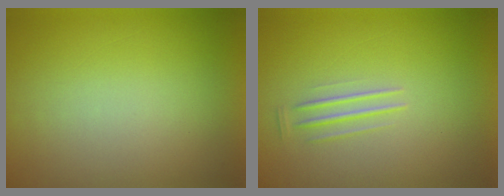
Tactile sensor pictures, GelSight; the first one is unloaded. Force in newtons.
{"total": 1.4}